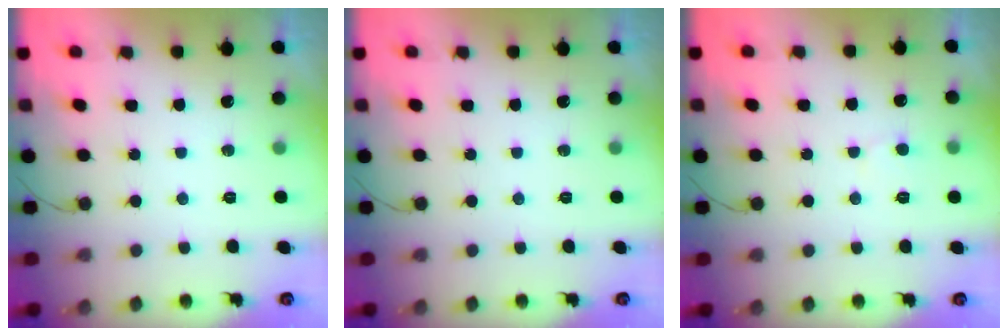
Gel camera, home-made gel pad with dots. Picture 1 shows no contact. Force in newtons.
{"total": 0.0}
{"total": 4.3, "press": 4.3, "slide": 0.4}